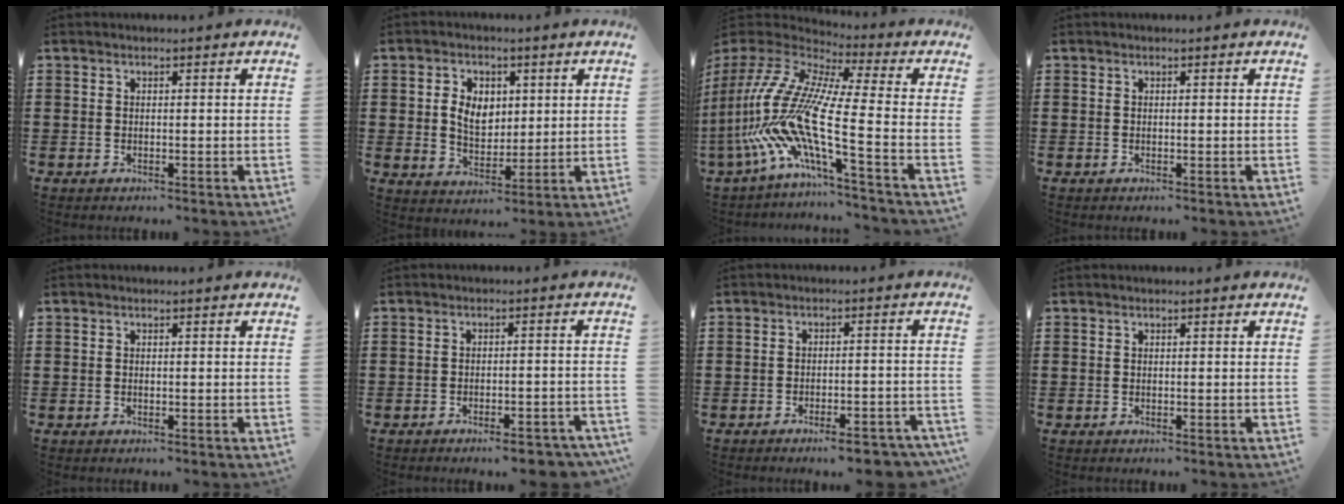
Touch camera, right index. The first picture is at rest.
{"total": 5.4, "force": [1.0, 4.0, 3.4], "torque": [-0.072, 0.010, 0.013]}
{"total": 13.6, "force": [-5.7, 4.0, 11.6], "torque": [-0.302, -0.039, -0.129]}
{"total": 0.0}
{"total": 0.0}
{"total": 3.5, "force": [-3.1, 0.1, 1.7], "torque": [-0.027, -0.003, -0.056]}
{"total": 4.6, "force": [-3.9, 0.1, 2.3], "torque": [-0.035, -0.007, -0.070]}
{"total": 0.0}